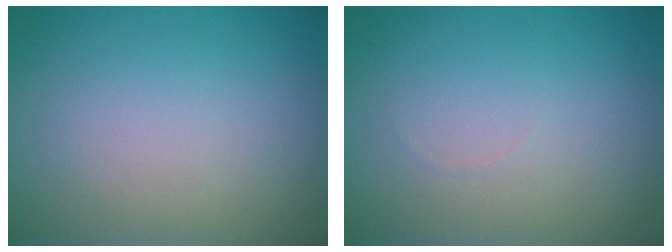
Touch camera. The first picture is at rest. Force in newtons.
{"total": 0.0}